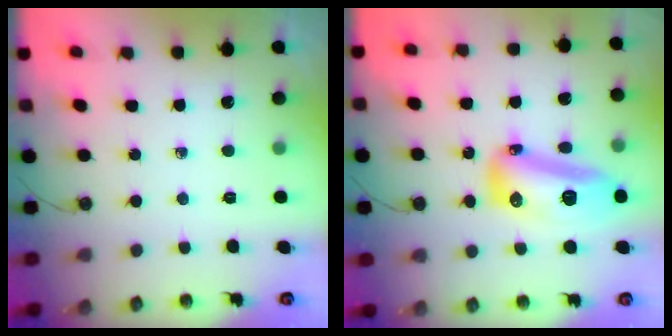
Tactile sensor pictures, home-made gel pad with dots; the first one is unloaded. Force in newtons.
{"total": 15.9, "press": 15.8, "slide": 1.6}